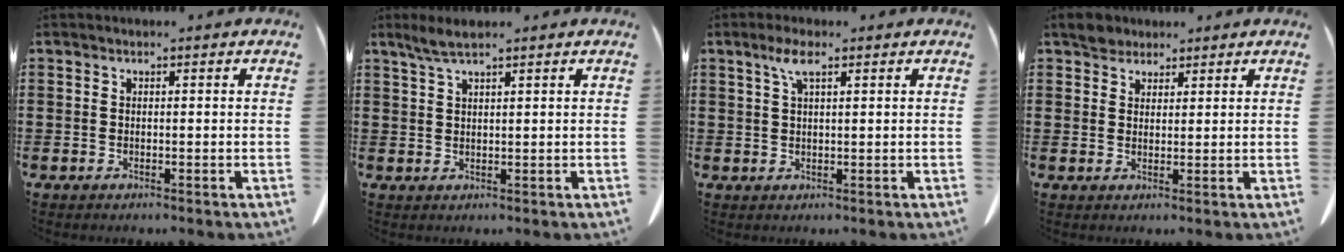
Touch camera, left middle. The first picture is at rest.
{"total": 2.8, "force": [2.1, 0.4, 1.9], "torque": [-0.040, 0.002, 0.038]}
{"total": 3.6, "force": [1.9, 0.9, 2.9], "torque": [-0.062, 0.007, 0.031]}
{"total": 2.9, "force": [2.5, 1.4, 0.4], "torque": [-0.009, 0.005, 0.048]}